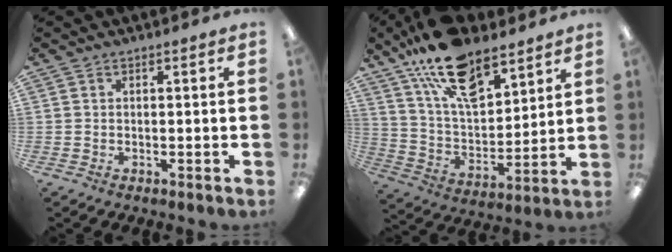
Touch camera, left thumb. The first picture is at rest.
{"total": 19.8, "force": [14.1, 8.9, 10.8], "torque": [-0.197, -0.072, 0.250]}